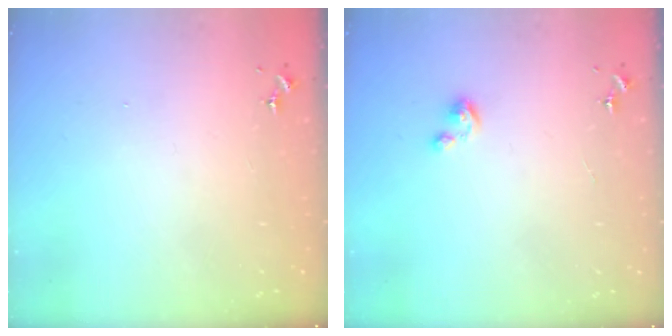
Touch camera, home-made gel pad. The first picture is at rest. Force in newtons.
{"total": 3.8, "press": 3.7, "slide": 0.3}